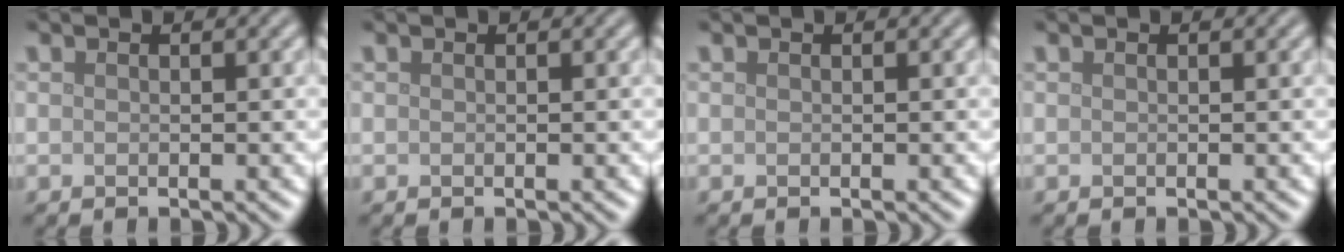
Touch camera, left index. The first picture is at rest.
{"total": 0.0}
{"total": 0.0}
{"total": 0.0}